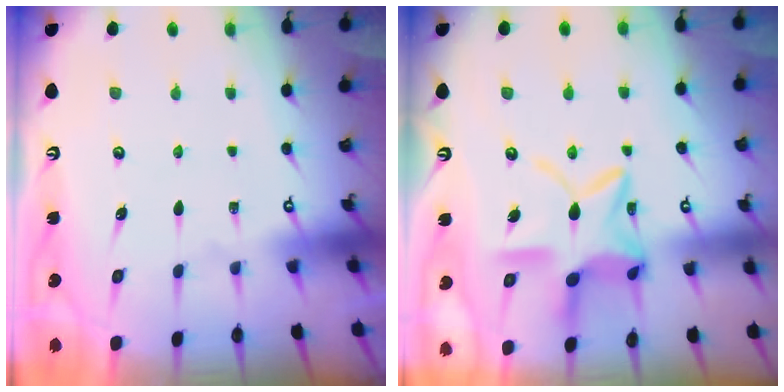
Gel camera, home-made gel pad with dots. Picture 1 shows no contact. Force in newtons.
{"total": 14.1, "press": 14.0, "slide": 1.2}